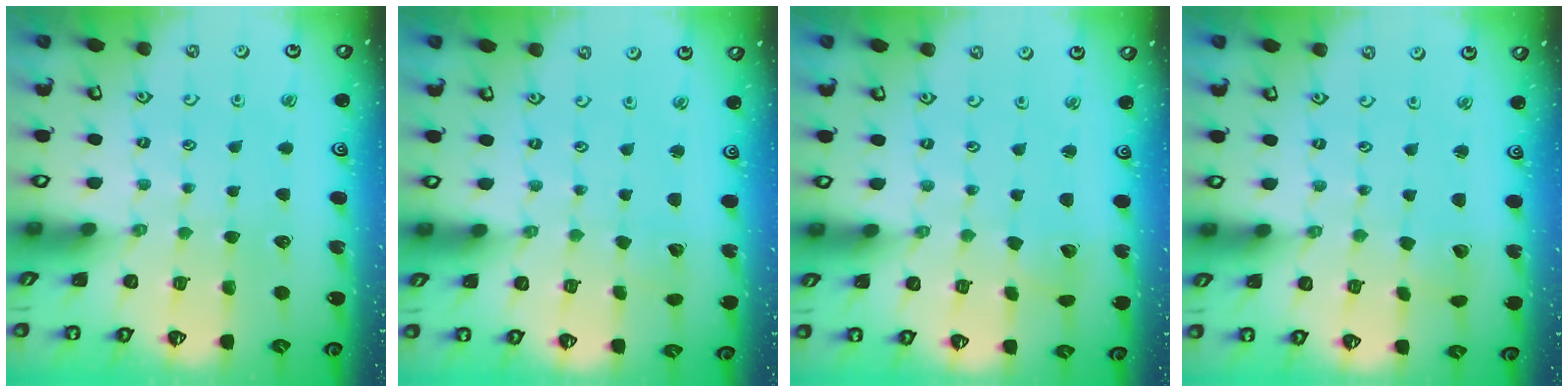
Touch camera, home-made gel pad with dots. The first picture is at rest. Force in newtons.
{"total": 1.8, "press": 1.8, "slide": 0.2}
{"total": 2.4, "press": 2.4, "slide": 0.3}
{"total": 2.6, "press": 2.6, "slide": 0.1}